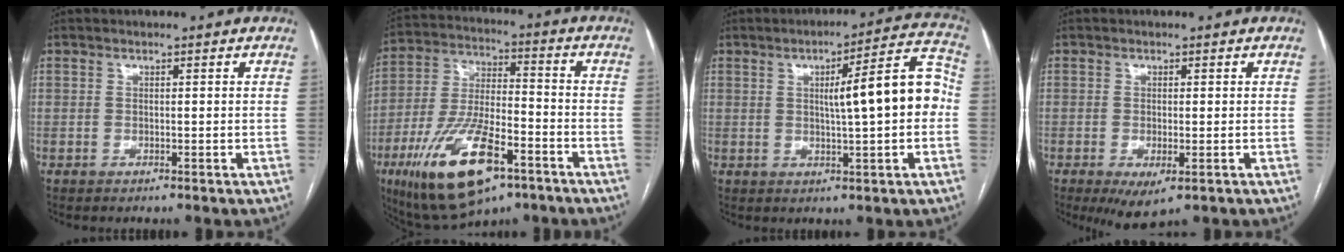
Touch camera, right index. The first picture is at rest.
{"total": 18.6, "force": [-9.5, 6.7, 14.5], "torque": [-0.300, -0.009, -0.159]}
{"total": 11.5, "force": [0.4, 1.4, 11.4], "torque": [-0.149, 0.033, 0.005]}
{"total": 4.6, "force": [-2.2, 1.6, 3.8], "torque": [-0.058, -0.012, -0.024]}